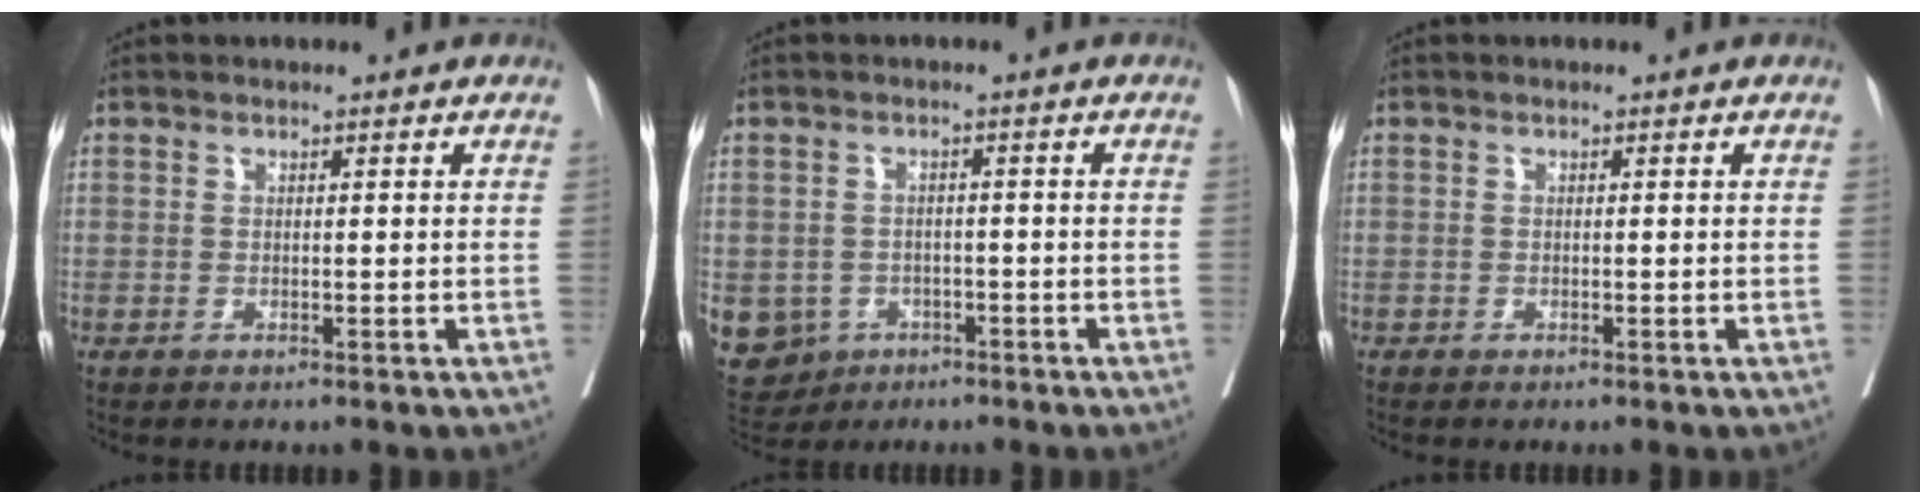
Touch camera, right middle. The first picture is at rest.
{"total": 8.7, "force": [-4.0, 7.5, 2.0], "torque": [-0.057, 0.004, -0.053]}
{"total": 0.0}